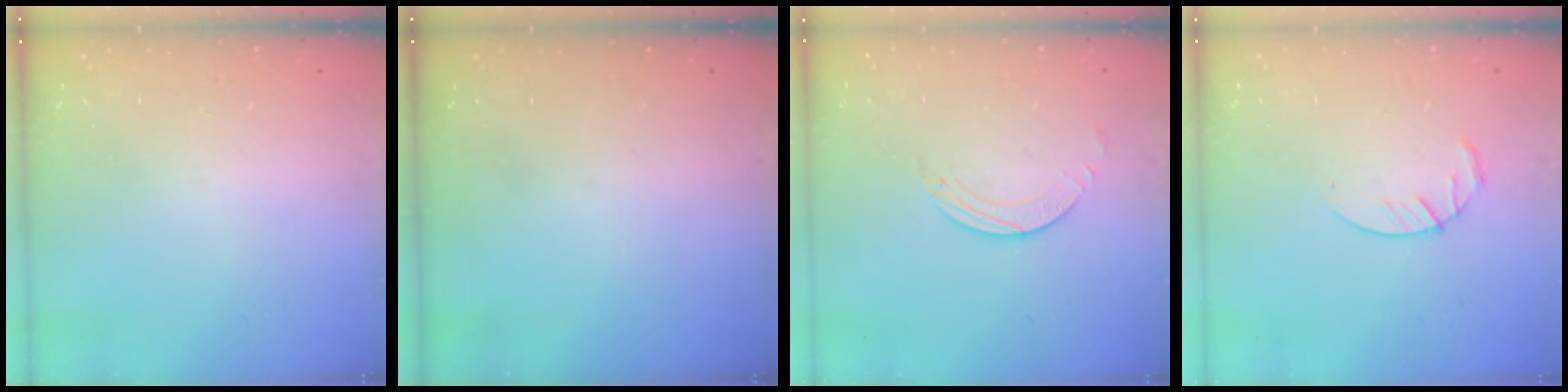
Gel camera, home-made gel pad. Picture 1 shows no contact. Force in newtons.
{"total": 0.0}
{"total": 2.0, "press": 2.0, "slide": 0.2}
{"total": 4.0, "press": 4.0, "slide": 0.6}